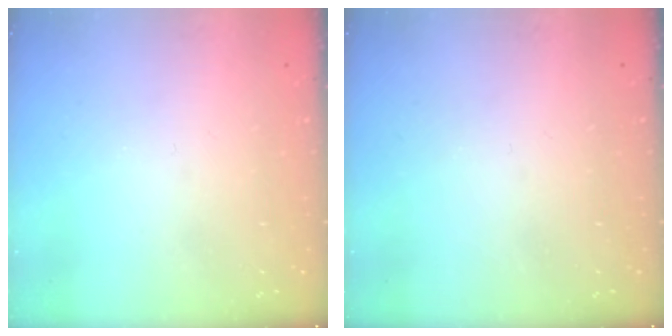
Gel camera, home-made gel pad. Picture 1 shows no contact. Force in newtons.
{"total": 0.0}